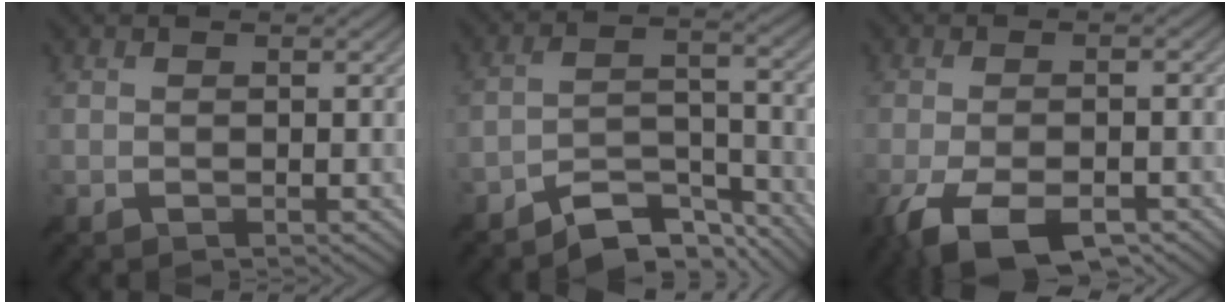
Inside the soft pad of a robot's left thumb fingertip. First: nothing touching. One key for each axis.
{"total": 8.0, "fx": -6.1, "fy": 2.8, "fz": 4.2, "tx": -0.068, "ty": 0.006, "tz": -0.118}
{"total": 9.5, "fx": -5.4, "fy": 3.4, "fz": 7.0, "tx": -0.143, "ty": -0.012, "tz": -0.095}